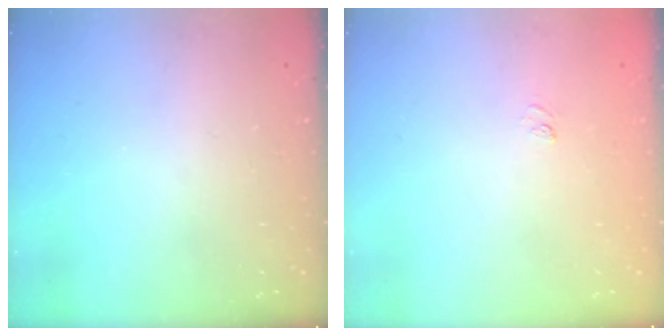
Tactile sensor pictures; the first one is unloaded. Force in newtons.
{"total": 5.0, "press": 4.9, "slide": 1.1}